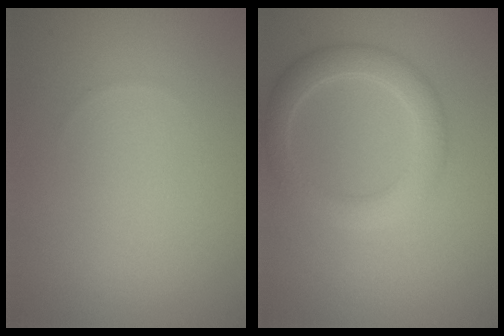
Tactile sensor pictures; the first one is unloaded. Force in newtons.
{"total": 3.5, "press": 3.5, "slide": 0.2}